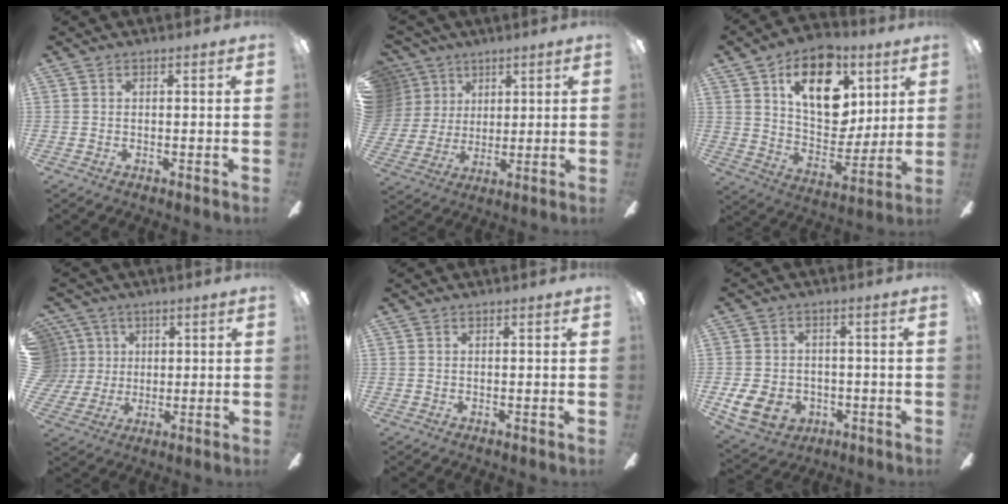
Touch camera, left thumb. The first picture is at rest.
{"total": 9.4, "force": [4.6, 8.2, 1.0], "torque": [-0.046, -0.022, 0.097]}
{"total": 19.9, "force": [9.2, 12.5, 12.5], "torque": [-0.182, -0.028, 0.163]}
{"total": 8.5, "force": [2.4, 8.0, 1.3], "torque": [-0.050, -0.002, 0.052]}
{"total": 0.0}
{"total": 9.5, "force": [-2.9, 7.5, 5.1], "torque": [-0.122, 0.013, -0.053]}